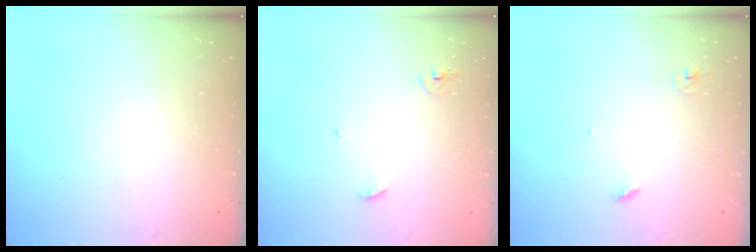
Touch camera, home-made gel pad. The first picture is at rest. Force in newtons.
{"total": 3.1, "press": 3.1, "slide": 0.2}
{"total": 2.8, "press": 2.8, "slide": 0.3}